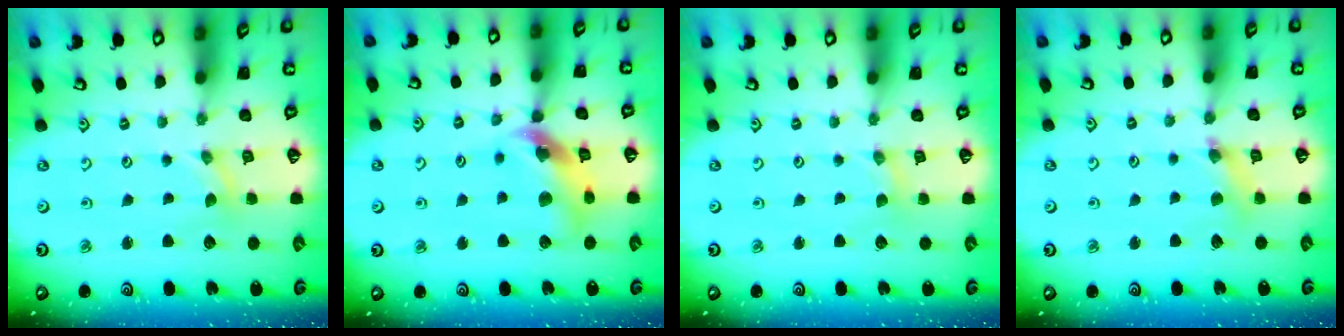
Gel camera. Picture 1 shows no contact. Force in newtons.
{"total": 13.2, "press": 13.0, "slide": 1.8}
{"total": 0.0}
{"total": 5.1, "press": 5.1, "slide": 0.5}